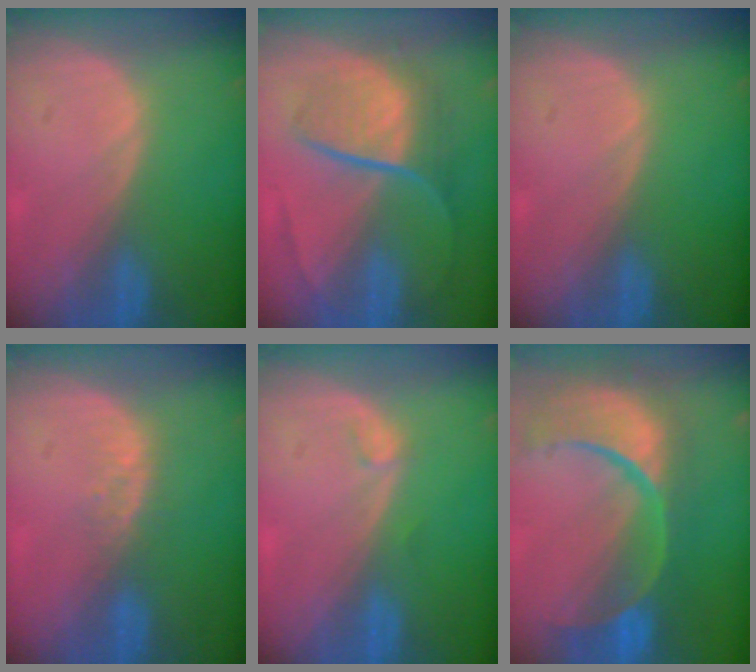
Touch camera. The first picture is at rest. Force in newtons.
{"total": 9.1, "press": 7.6, "slide": 4.9}
{"total": 0.0}
{"total": 2.9, "press": 2.3, "slide": 1.8}
{"total": 0.8, "press": 0.7, "slide": 0.1}
{"total": 13.9, "press": 11.0, "slide": 8.4}